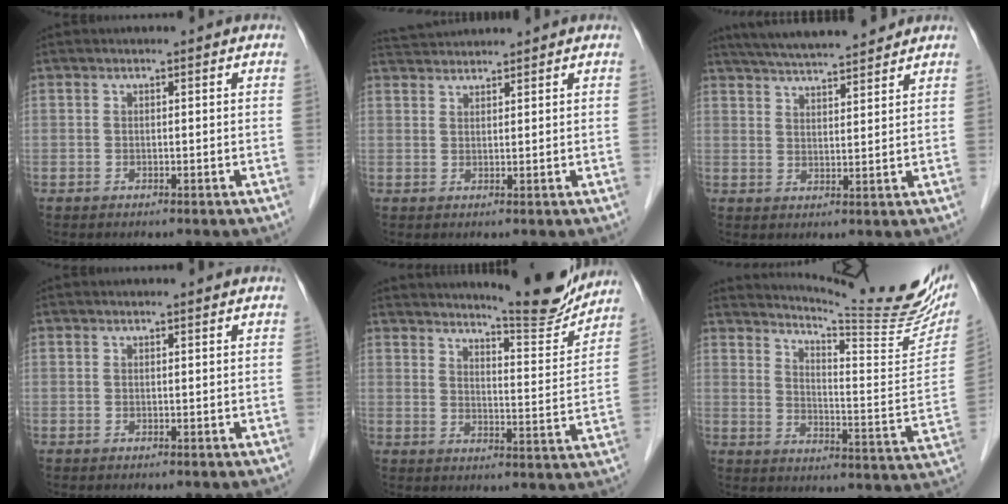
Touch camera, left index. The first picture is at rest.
{"total": 4.2, "force": [4.2, -0.3, 0.5], "torque": [-0.014, 0.031, 0.079]}
{"total": 12.6, "force": [11.4, 0.9, 5.3], "torque": [-0.092, 0.021, 0.173]}
{"total": 0.6, "force": [0.6, -0.1, 0.2], "torque": [-0.009, -0.001, 0.009]}
{"total": 12.6, "force": [12.0, 0.4, 3.9], "torque": [-0.053, -0.033, 0.155]}
{"total": 21.2, "force": [19.1, 0.2, 9.1], "torque": [-0.140, -0.089, 0.243]}